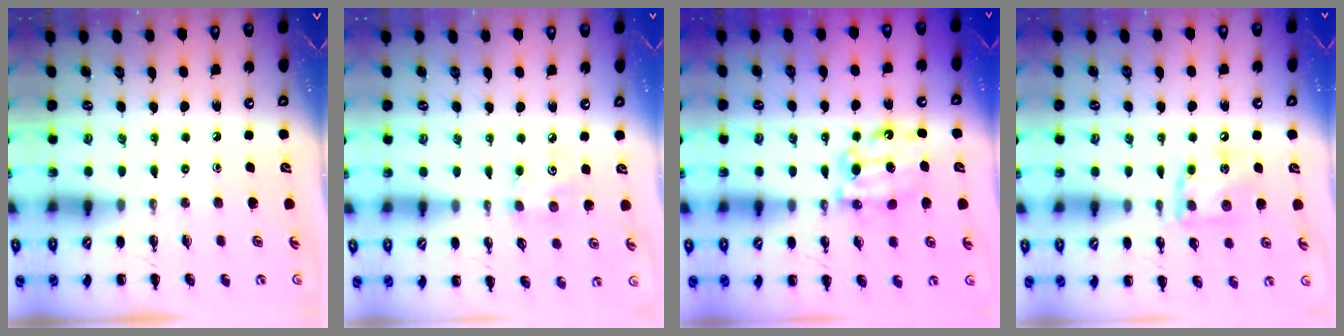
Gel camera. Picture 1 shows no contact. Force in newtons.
{"total": 3.9, "press": 3.8, "slide": 0.6}
{"total": 10.0, "press": 10.0, "slide": 0.8}
{"total": 11.4, "press": 11.4, "slide": 1.2}